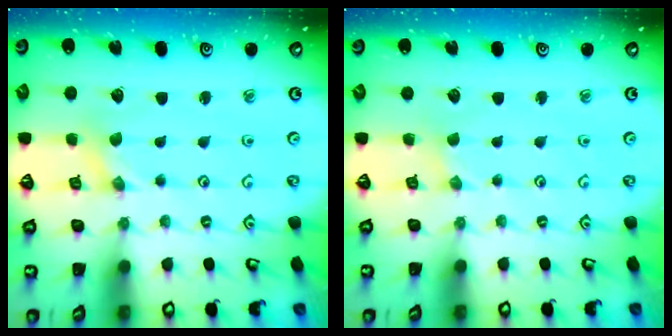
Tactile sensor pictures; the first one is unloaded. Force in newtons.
{"total": 0.0}